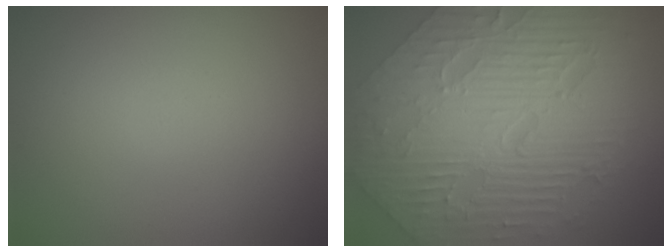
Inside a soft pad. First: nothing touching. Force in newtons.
{"total": 10.8, "press": 7.2, "slide": 8.1}